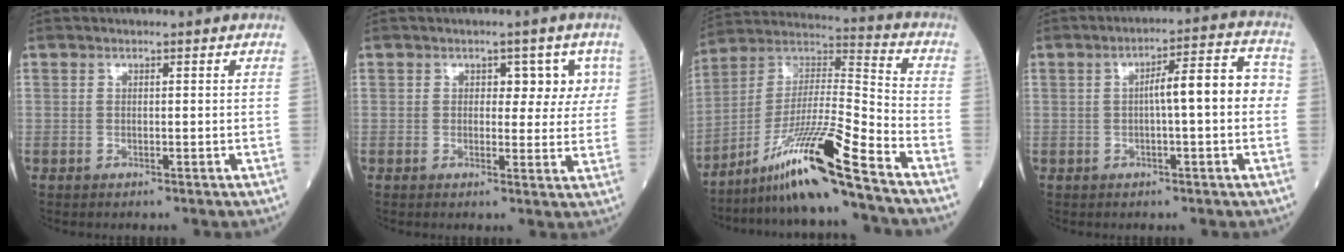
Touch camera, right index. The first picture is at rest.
{"total": 4.9, "force": [1.8, 3.0, 3.4], "torque": [-0.021, 0.010, 0.018]}
{"total": 15.6, "force": [-10.9, -1.6, 11.0], "torque": [-0.209, -0.001, -0.195]}
{"total": 8.3, "force": [0.1, 1.1, 8.2], "torque": [-0.117, 0.033, -0.002]}